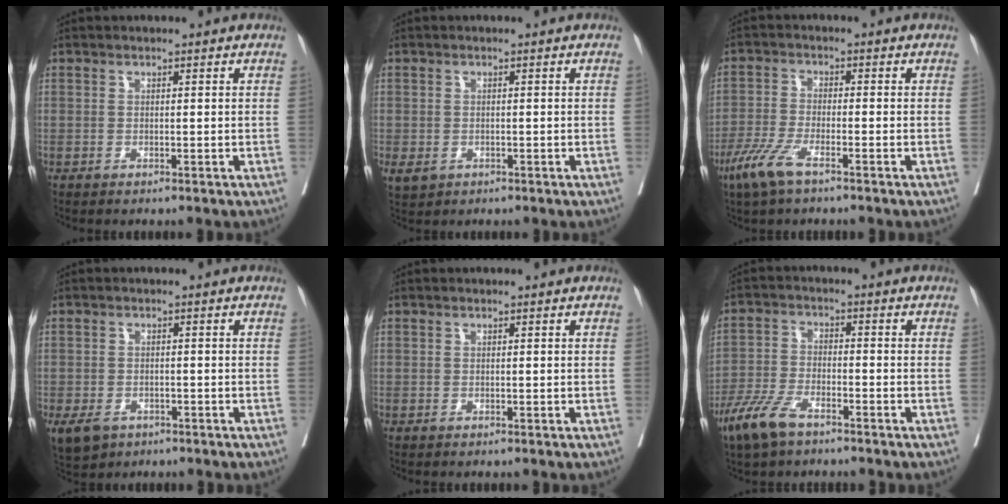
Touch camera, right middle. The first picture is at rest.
{"total": 3.6, "force": [-1.5, 2.7, 1.8], "torque": [-0.037, -0.008, -0.016]}
{"total": 5.8, "force": [-3.8, 1.2, 4.3], "torque": [-0.100, -0.010, -0.074]}
{"total": 5.9, "force": [-3.4, 4.0, 2.6], "torque": [-0.049, -0.005, -0.049]}
{"total": 0.0}
{"total": 7.4, "force": [-5.1, 2.6, 4.6], "torque": [-0.107, -0.009, -0.099]}